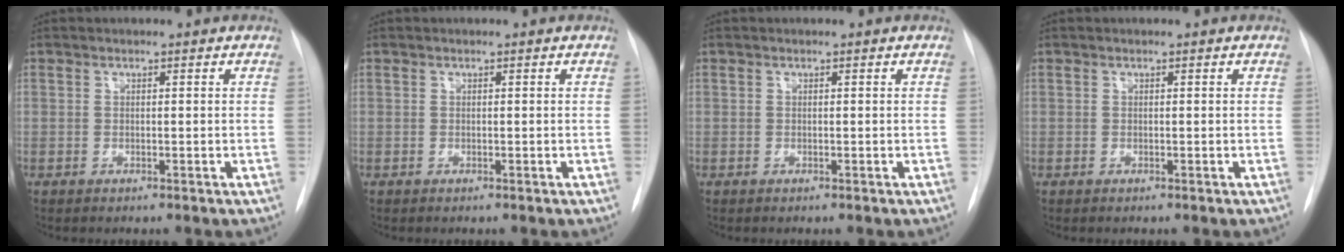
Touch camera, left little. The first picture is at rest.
{"total": 0.0}
{"total": 0.0}
{"total": 0.0}